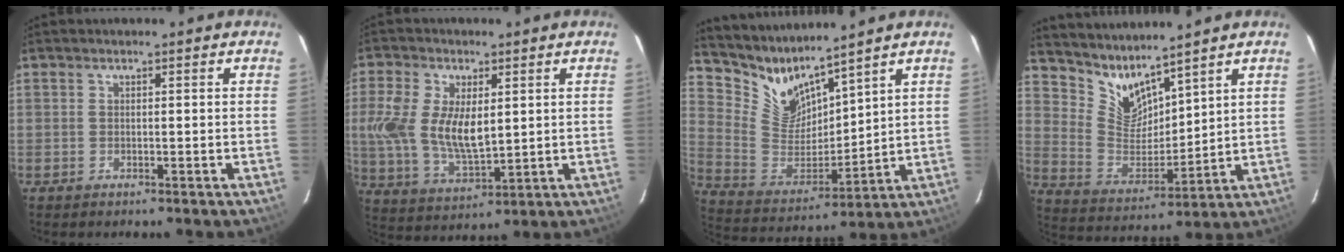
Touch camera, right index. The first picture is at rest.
{"total": 12.5, "force": [1.6, 6.6, 10.5], "torque": [-0.224, -0.004, 0.040]}
{"total": 10.3, "force": [9.3, 2.8, 3.2], "torque": [-0.082, -0.023, 0.199]}
{"total": 8.7, "force": [8.0, 2.3, 2.7], "torque": [-0.058, -0.019, 0.169]}